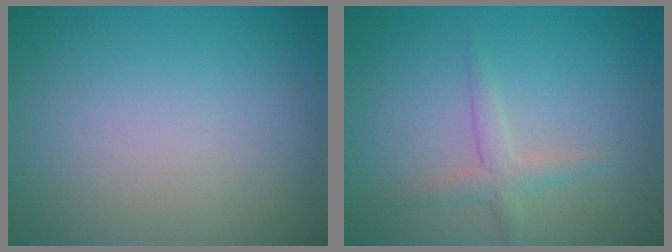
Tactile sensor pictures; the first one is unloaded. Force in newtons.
{"total": 1.7, "press": 1.7, "slide": 0.1}